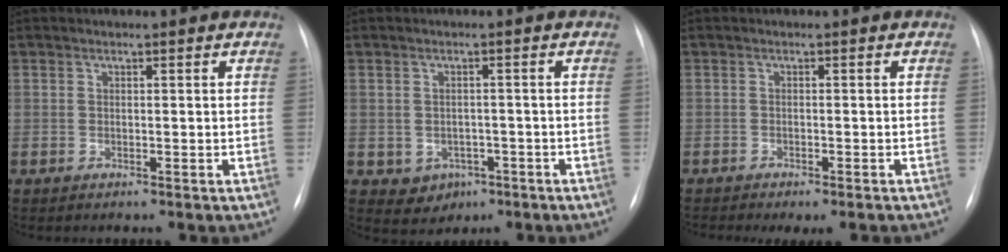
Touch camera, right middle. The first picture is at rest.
{"total": 4.0, "force": [-1.7, 3.4, 1.4], "torque": [-0.019, 0.006, -0.009]}
{"total": 5.2, "force": [-4.3, 1.2, 2.6], "torque": [-0.024, -0.006, -0.056]}